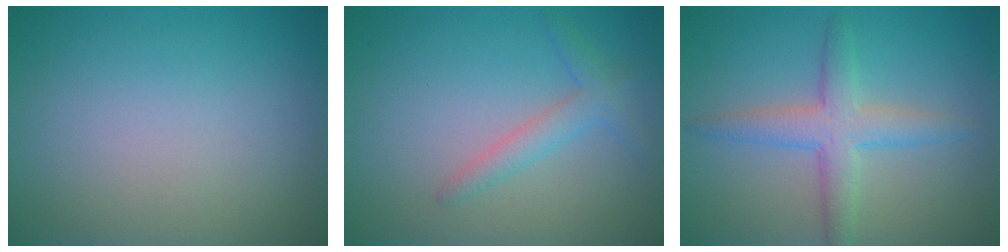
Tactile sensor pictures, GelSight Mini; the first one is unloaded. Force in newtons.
{"total": 2.2, "press": 2.2, "slide": 0.1}
{"total": 3.8, "press": 3.8, "slide": 0.1}